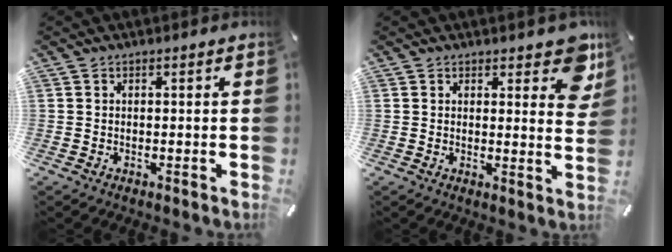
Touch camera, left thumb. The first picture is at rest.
{"total": 7.6, "force": [4.9, 3.3, 4.8], "torque": [-0.046, -0.030, 0.080]}